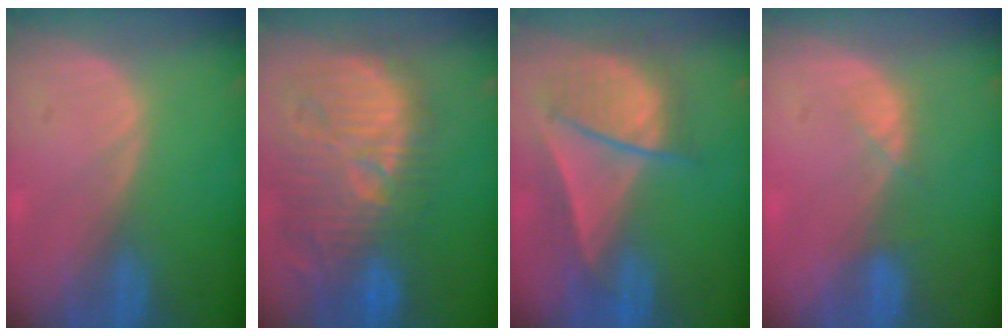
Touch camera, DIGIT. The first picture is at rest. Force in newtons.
{"total": 13.9, "press": 12.7, "slide": 5.5}
{"total": 7.8, "press": 7.3, "slide": 2.7}
{"total": 1.9, "press": 1.7, "slide": 0.9}